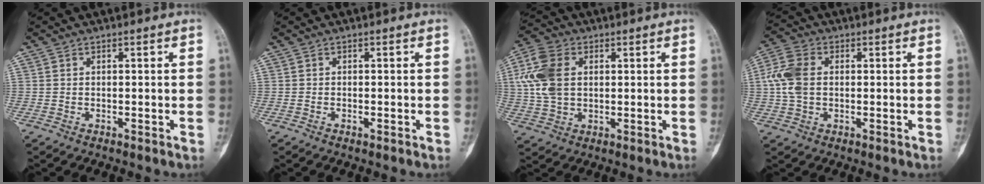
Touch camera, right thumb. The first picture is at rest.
{"total": 0.6, "force": [-0.3, 0.2, 0.5], "torque": [-0.009, 0.002, -0.005]}
{"total": 10.7, "force": [2.0, 7.3, 7.6], "torque": [-0.167, 0.010, 0.037]}
{"total": 8.0, "force": [0.6, 5.5, 5.8], "torque": [-0.138, 0.017, 0.008]}